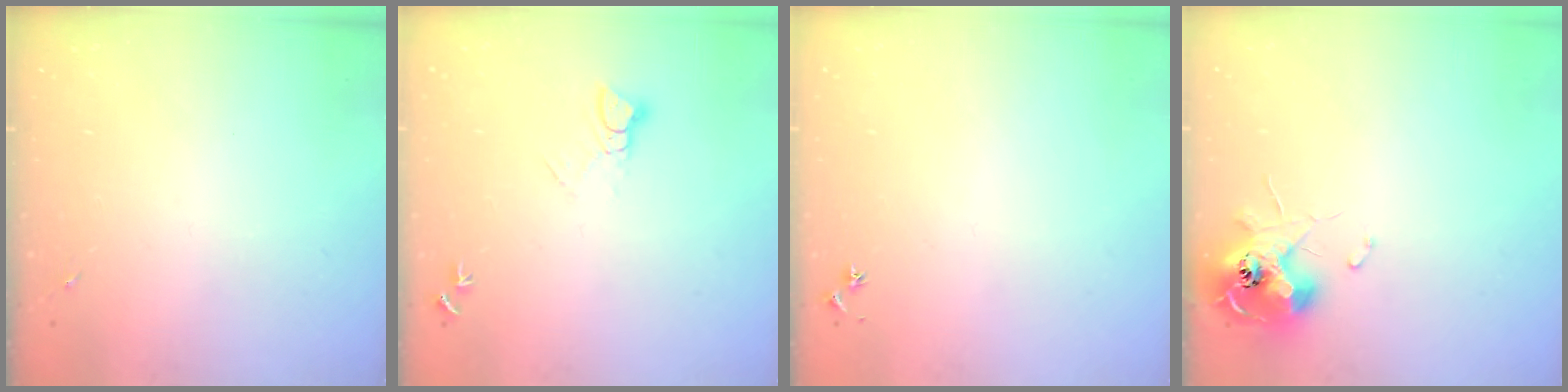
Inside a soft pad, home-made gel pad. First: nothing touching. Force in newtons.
{"total": 4.1, "press": 4.1, "slide": 0.3}
{"total": 2.9, "press": 2.8, "slide": 0.3}
{"total": 11.2, "press": 11.2, "slide": 0.8}